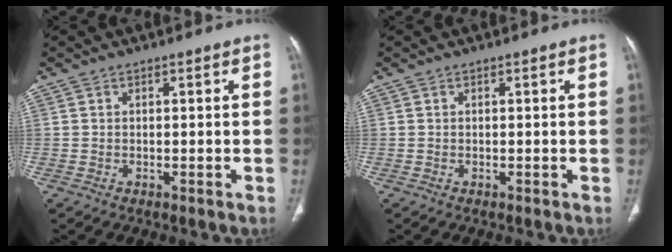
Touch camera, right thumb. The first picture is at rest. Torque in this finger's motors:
{"motor_torque": [0.00, 0.02, 0.00, 0.00, 0.00]}